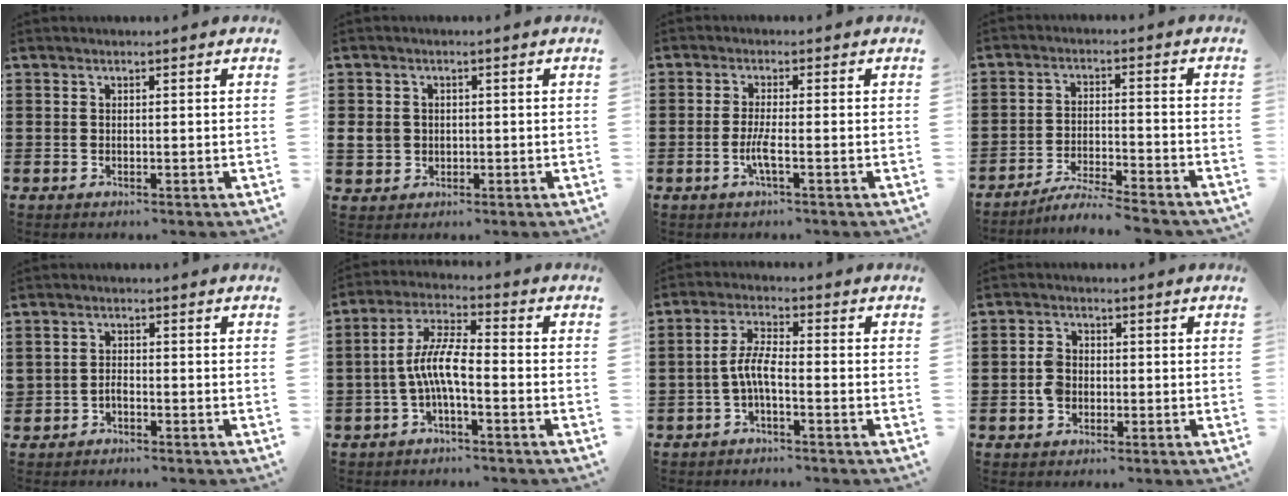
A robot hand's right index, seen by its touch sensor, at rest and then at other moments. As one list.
[{"total": 3.2, "force": [-0.1, 2.9, 1.3], "torque": [-0.041, 0.005, -0.006]}, {"total": 3.2, "force": [-1.2, 0.1, 3.0], "torque": [-0.066, -0.008, -0.026]}, {"total": 4.7, "force": [-4.5, -0.3, 1.3], "torque": [-0.032, -0.005, -0.091]}, {"total": 1.5, "force": [-0.8, 1.0, 0.7], "torque": [-0.017, 0.001, -0.017]}, {"total": 7.5, "force": [-1.9, 2.0, 6.9], "torque": [-0.156, -0.005, -0.042]}, {"total": 4.8, "force": [-1.5, 1.3, 4.4], "torque": [-0.107, -0.003, -0.038]}, {"total": 3.5, "force": [-0.7, 2.6, 2.2], "torque": [-0.058, 0.002, -0.018]}]